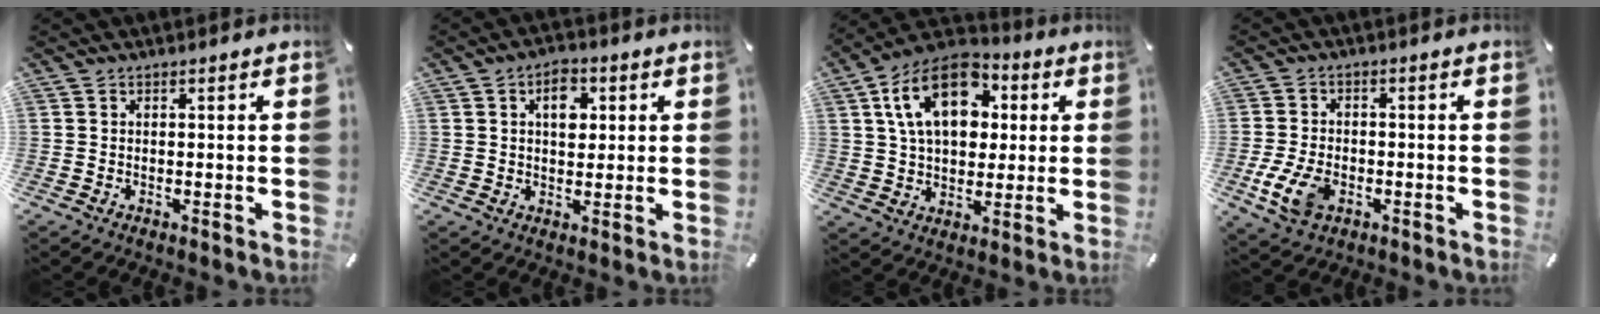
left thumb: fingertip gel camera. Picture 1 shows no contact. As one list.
[{"total": 6.5, "force": [2.0, 4.3, 4.4], "torque": [-0.056, -0.003, 0.027]}, {"total": 16.7, "force": [5.4, 11.2, 11.1], "torque": [-0.207, -0.001, 0.095]}, {"total": 8.3, "force": [-2.9, 5.5, 5.5], "torque": [-0.121, 0.006, -0.049]}]